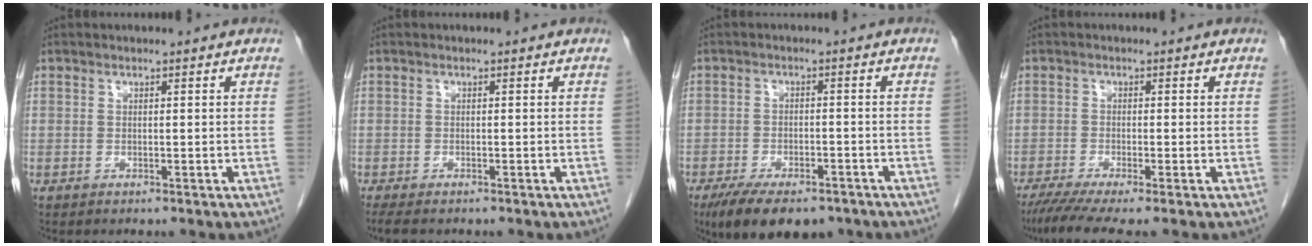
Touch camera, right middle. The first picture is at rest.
{"total": 3.6, "force": [-2.8, 1.1, 1.8], "torque": [-0.030, -0.011, -0.038]}
{"total": 11.4, "force": [-8.3, 4.6, 6.3], "torque": [-0.097, -0.008, -0.125]}
{"total": 6.0, "force": [-4.5, -0.1, 3.9], "torque": [-0.064, -0.015, -0.078]}